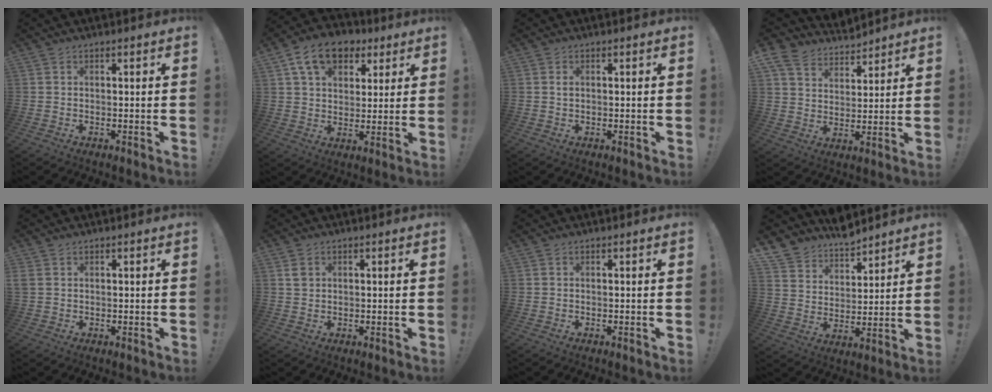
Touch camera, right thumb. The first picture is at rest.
{"total": 13.3, "force": [6.8, 9.1, 7.0], "torque": [-0.113, -0.018, 0.130]}
{"total": 0.7, "force": [0.2, 0.5, 0.4], "torque": [-0.015, 0.005, 0.004]}
{"total": 7.7, "force": [6.5, 3.9, 1.1], "torque": [-0.034, -0.053, 0.126]}
{"total": 1.9, "force": [0.9, 1.3, 1.1], "torque": [-0.027, 0.006, 0.019]}
{"total": 2.2, "force": [1.0, 1.8, 0.9], "torque": [-0.009, -0.001, 0.017]}
{"total": 0.0}
{"total": 8.5, "force": [7.6, 3.9, 0.1], "torque": [-0.016, -0.078, 0.146]}